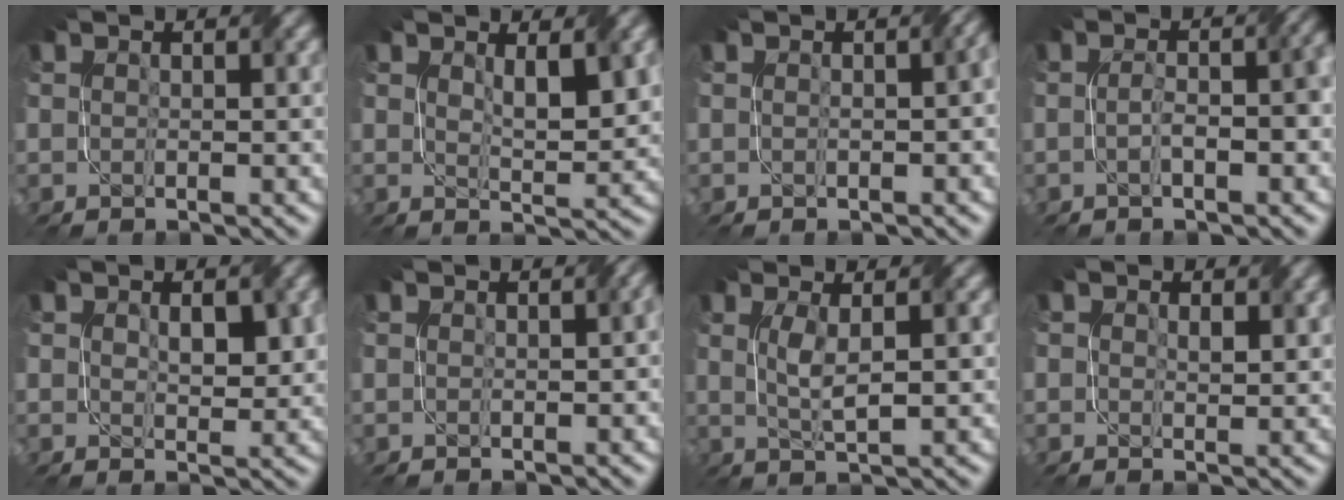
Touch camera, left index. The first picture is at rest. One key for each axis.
{"total": 3.1, "fx": 1.3, "fy": 1.0, "fz": 2.7, "tx": -0.049, "ty": -0.006, "tz": 0.026}
{"total": 2.1, "fx": 0.2, "fy": 0.7, "fz": 2.0, "tx": -0.019, "ty": 0.003, "tz": 0.003}
{"total": 3.2, "fx": -0.6, "fy": 0.9, "fz": 3.0, "tx": -0.040, "ty": 0.007, "tz": -0.010}
{"total": 2.9, "fx": 0.7, "fy": 1.7, "fz": 2.3, "tx": -0.038, "ty": -0.007, "tz": 0.017}
{"total": 1.3, "fx": 0.2, "fy": 0.4, "fz": 1.2, "tx": -0.012, "ty": 0.003, "tz": 0.003}
{"total": 2.9, "fx": 0.5, "fy": 0.6, "fz": 2.8, "tx": -0.056, "ty": -0.001, "tz": 0.013}
{"total": 1.6, "fx": 0.7, "fy": 1.0, "fz": 1.1, "tx": -0.014, "ty": -0.004, "tz": 0.013}